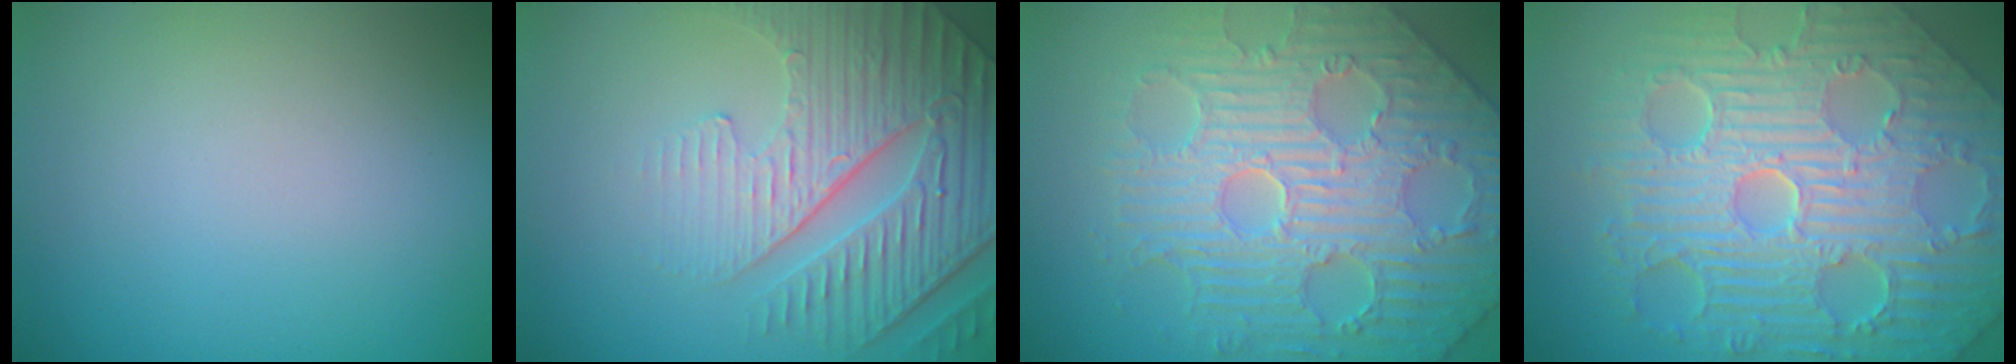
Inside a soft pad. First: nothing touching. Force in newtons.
{"total": 5.5, "press": 5.0, "slide": 2.2}
{"total": 6.8, "press": 5.9, "slide": 3.3}
{"total": 12.0, "press": 8.0, "slide": 8.9}